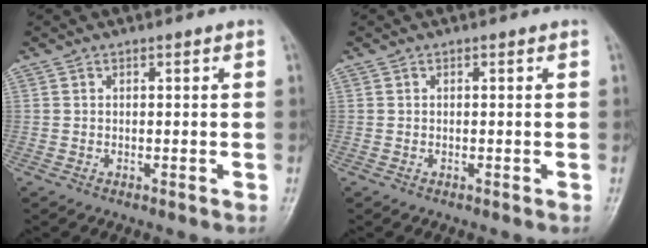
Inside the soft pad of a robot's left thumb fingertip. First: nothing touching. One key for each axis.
{"total": 0.0}